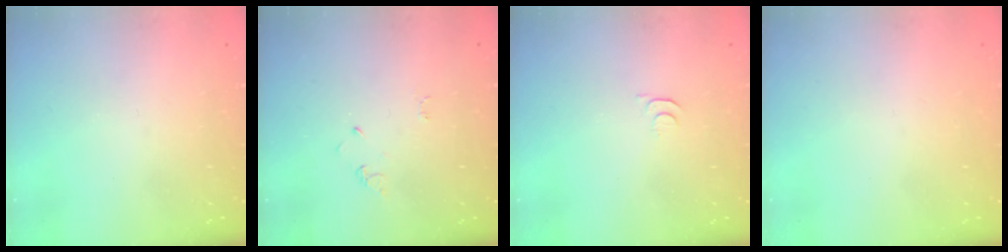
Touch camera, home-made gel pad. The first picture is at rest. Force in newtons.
{"total": 2.6, "press": 2.6, "slide": 0.4}
{"total": 3.5, "press": 3.5, "slide": 0.5}
{"total": 1.5, "press": 1.5, "slide": 0.1}